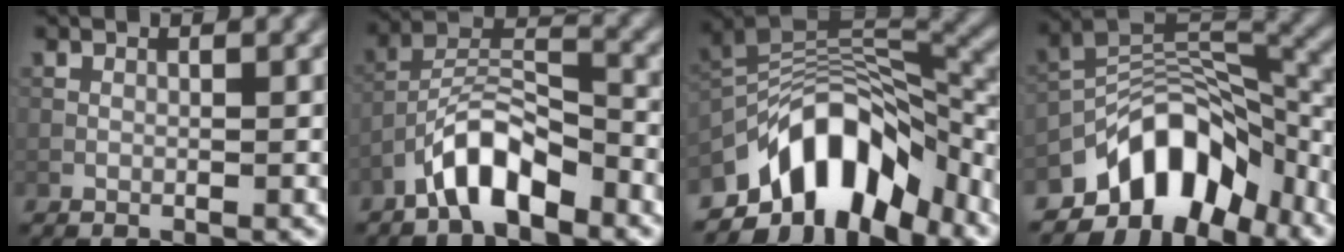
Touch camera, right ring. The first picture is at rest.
{"total": 6.2, "force": [-4.3, 2.2, 4.0], "torque": [-0.069, 0.013, -0.083]}
{"total": 10.8, "force": [-6.4, 5.4, 6.9], "torque": [-0.097, 0.016, -0.123]}
{"total": 9.9, "force": [-6.3, 5.2, 5.6], "torque": [-0.067, 0.009, -0.124]}